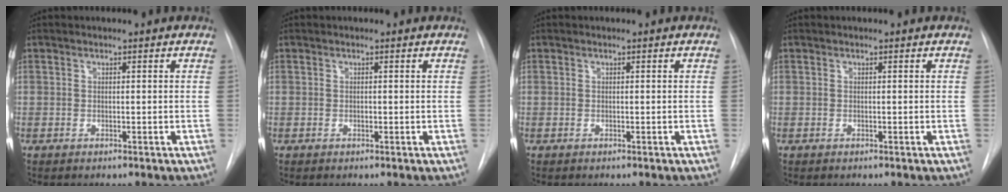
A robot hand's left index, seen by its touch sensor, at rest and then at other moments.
{"total": 0.0}
{"total": 0.0}
{"total": 0.0}